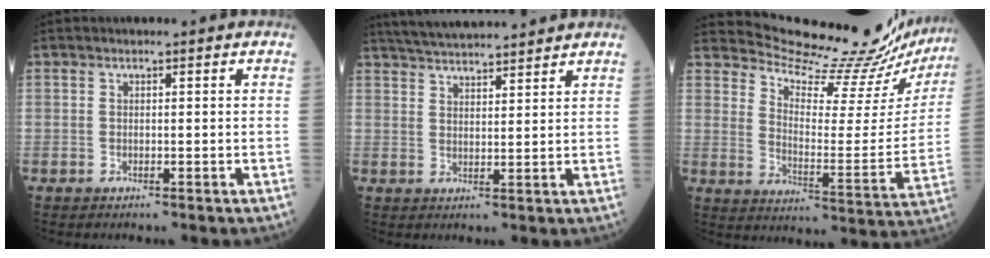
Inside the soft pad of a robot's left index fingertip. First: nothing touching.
{"total": 11.2, "force": [10.4, 0.8, 4.0], "torque": [-0.075, 0.027, 0.161]}
{"total": 20.9, "force": [20.6, 1.1, 3.4], "torque": [-0.062, -0.107, 0.262]}